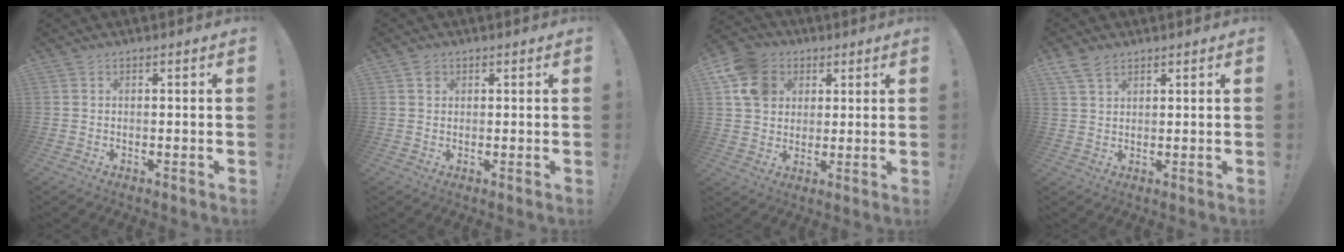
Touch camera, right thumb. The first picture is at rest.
{"total": 1.3, "force": [0.6, 1.1, 0.0], "torque": [0.007, -0.003, 0.011]}
{"total": 12.3, "force": [4.3, 10.2, 5.5], "torque": [-0.078, -0.011, 0.088]}
{"total": 5.1, "force": [3.5, 2.7, 2.6], "torque": [-0.058, -0.008, 0.069]}